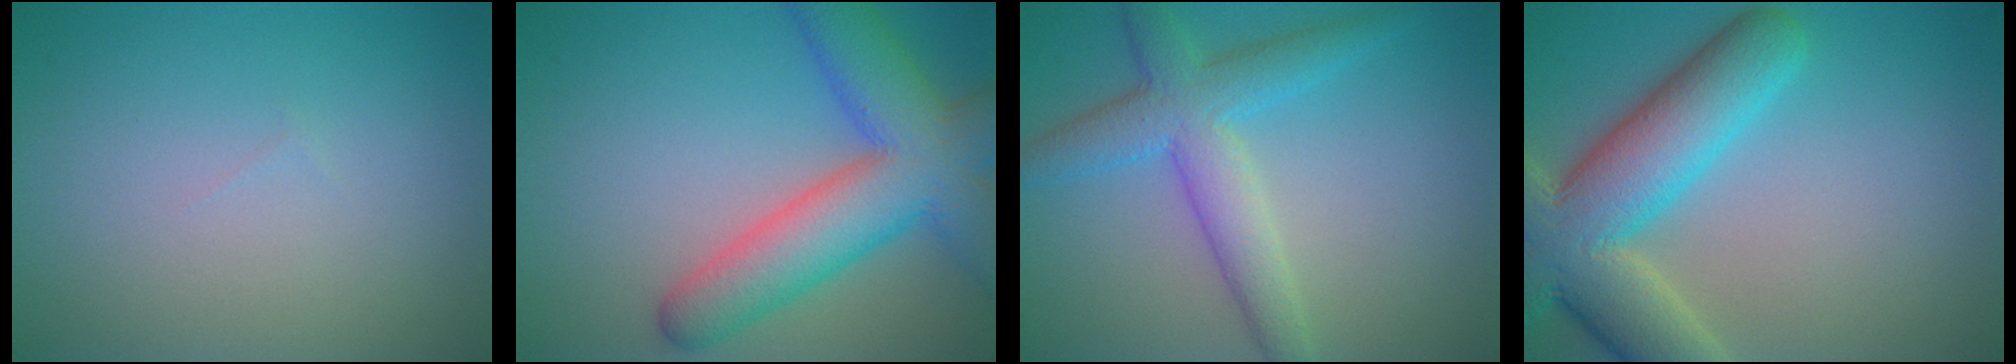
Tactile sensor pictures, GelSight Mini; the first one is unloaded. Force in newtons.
{"total": 9.3, "press": 9.3, "slide": 0.5}
{"total": 5.3, "press": 5.3, "slide": 0.2}
{"total": 10.3, "press": 10.3, "slide": 0.7}